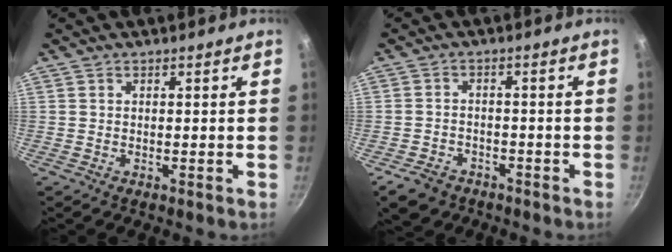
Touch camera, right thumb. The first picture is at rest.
{"total": 5.8, "force": [-3.7, 4.0, 2.2], "torque": [-0.036, 0.033, -0.053]}